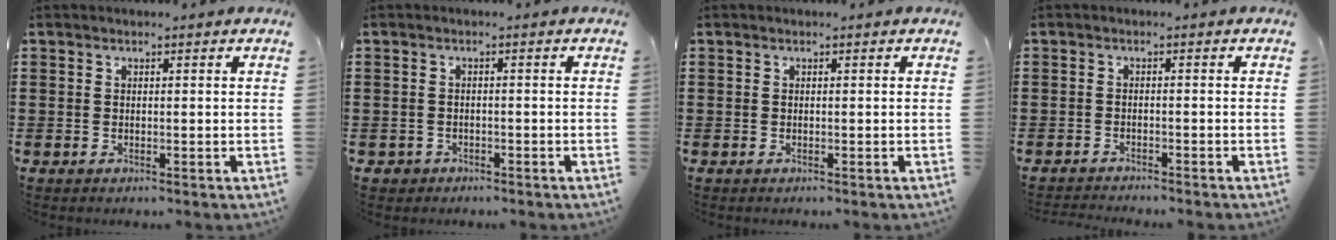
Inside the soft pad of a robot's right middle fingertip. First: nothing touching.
{"total": 0.9, "force": [-0.8, 0.5, 0.0], "torque": [-0.004, 0.001, -0.019]}
{"total": 0.0}
{"total": 1.4, "force": [-1.4, -0.1, 0.1], "torque": [-0.006, -0.001, -0.027]}